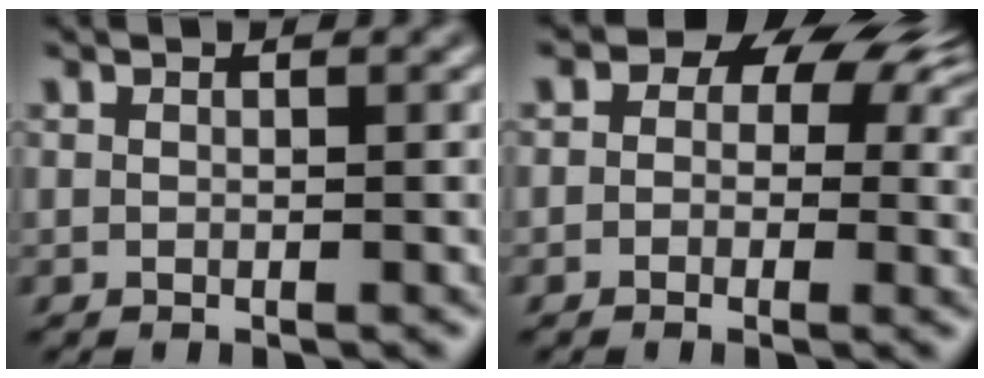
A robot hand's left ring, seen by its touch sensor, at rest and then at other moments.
{"total": 9.4, "force": [2.6, 7.1, 5.5], "torque": [-0.065, 0.037, 0.017]}